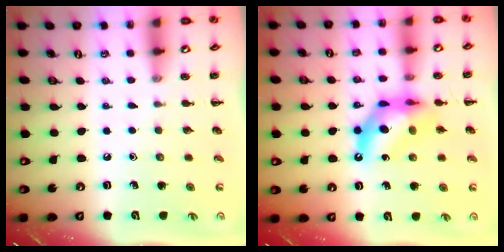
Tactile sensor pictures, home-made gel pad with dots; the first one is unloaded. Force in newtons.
{"total": 11.0, "press": 10.5, "slide": 3.3}